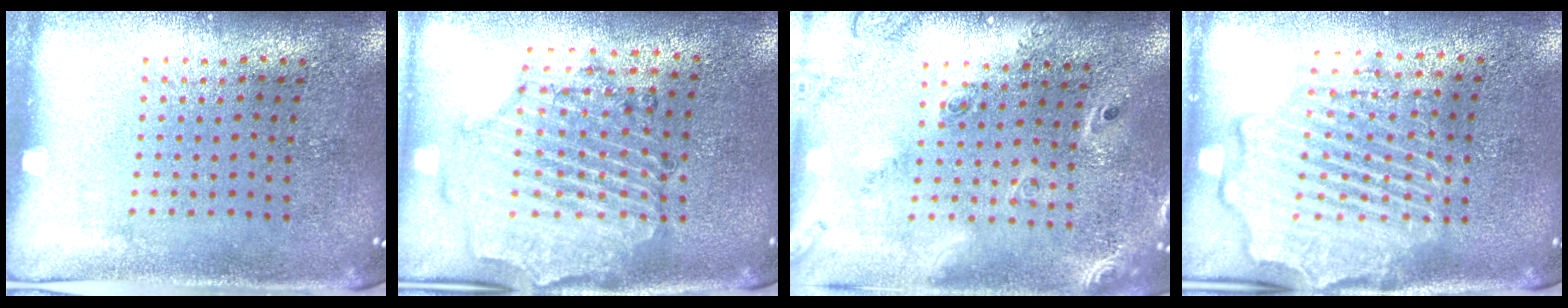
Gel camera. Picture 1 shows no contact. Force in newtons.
{"total": 1.6, "press": 1.6, "slide": 0.3}
{"total": 2.3, "press": 1.8, "slide": 1.3}
{"total": 4.2, "press": 4.2, "slide": 0.5}